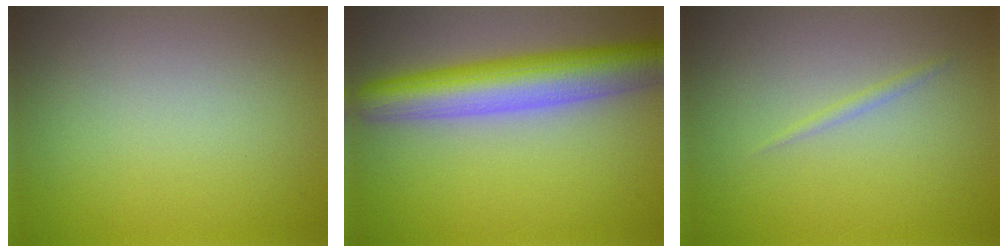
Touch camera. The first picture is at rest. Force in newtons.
{"total": 7.5, "press": 7.5, "slide": 0.1}
{"total": 0.6, "press": 0.6, "slide": 0.1}